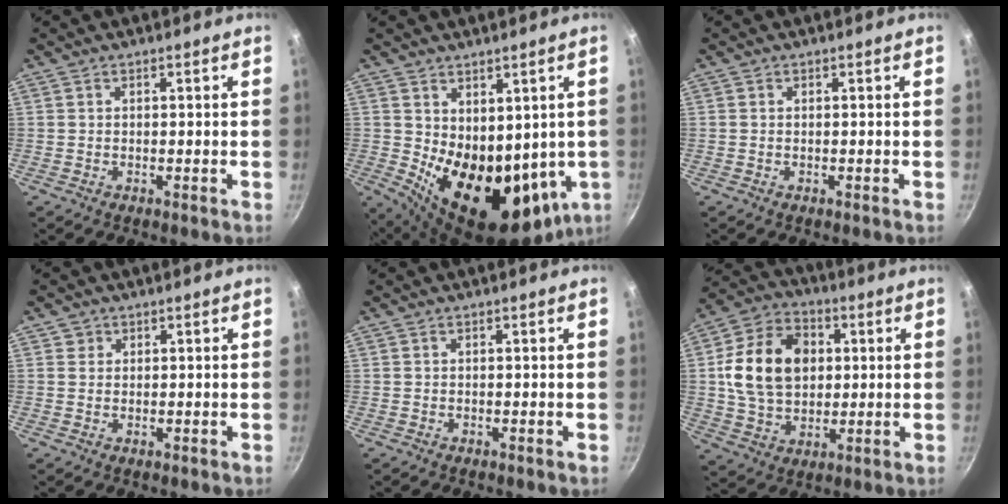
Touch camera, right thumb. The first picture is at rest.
{"total": 17.2, "force": [0.5, 10.5, 13.6], "torque": [-0.170, -0.041, 0.038]}
{"total": 0.0}
{"total": 1.5, "force": [0.5, 1.4, 0.2], "torque": [0.007, -0.001, 0.005]}
{"total": 0.0}
{"total": 16.7, "force": [2.5, 12.3, 11.0], "torque": [-0.175, 0.008, 0.038]}